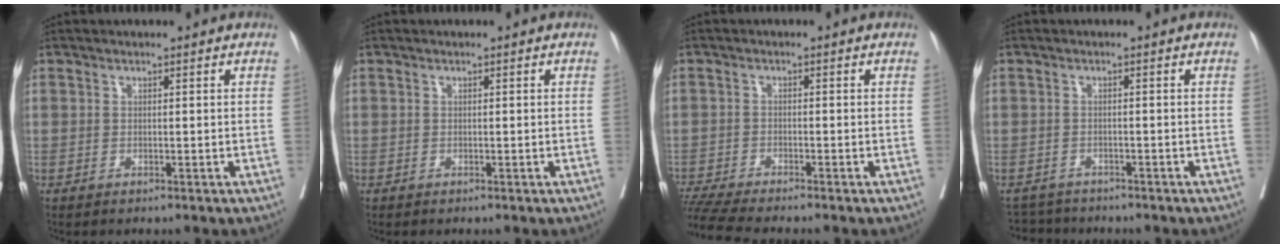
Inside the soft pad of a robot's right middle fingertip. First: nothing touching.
{"total": 0.0}
{"total": 6.8, "force": [-6.2, -0.9, 2.6], "torque": [-0.045, -0.019, -0.110]}
{"total": 3.9, "force": [-3.7, 1.0, -0.4], "torque": [0.009, -0.008, -0.061]}